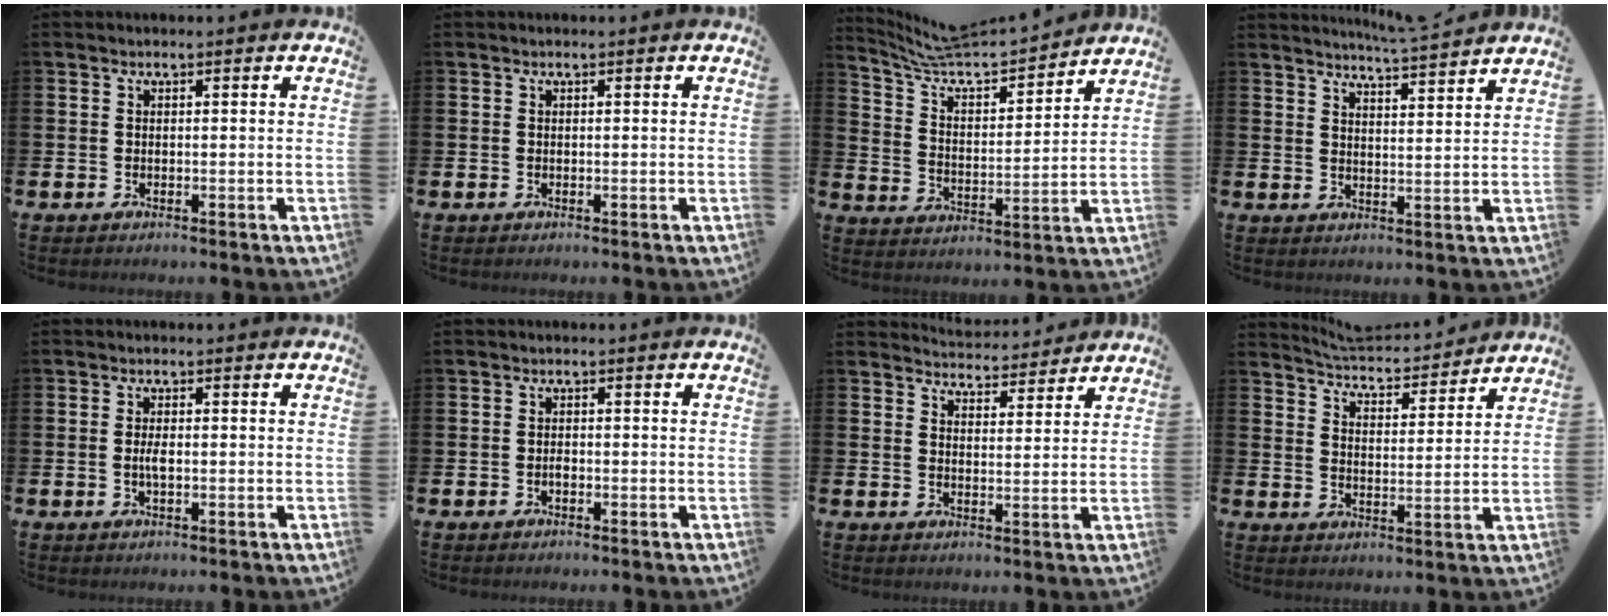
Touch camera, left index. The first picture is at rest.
{"total": 0.0}
{"total": 8.0, "force": [7.6, 1.2, 1.9], "torque": [-0.073, -0.065, 0.132]}
{"total": 4.9, "force": [4.8, -0.9, 0.5], "torque": [-0.016, -0.035, 0.082]}
{"total": 1.9, "force": [-0.2, 0.7, 1.8], "torque": [-0.032, 0.001, -0.005]}
{"total": 0.9, "force": [-0.4, 0.5, 0.6], "torque": [-0.011, -0.001, -0.008]}
{"total": 4.5, "force": [4.4, 0.6, -0.2], "torque": [0.003, -0.036, 0.076]}
{"total": 4.9, "force": [4.9, 0.5, 0.2], "torque": [-0.029, -0.041, 0.083]}